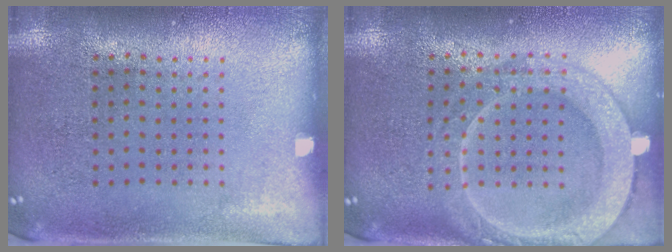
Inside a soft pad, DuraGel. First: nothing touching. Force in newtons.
{"total": 4.1, "press": 4.0, "slide": 0.5}